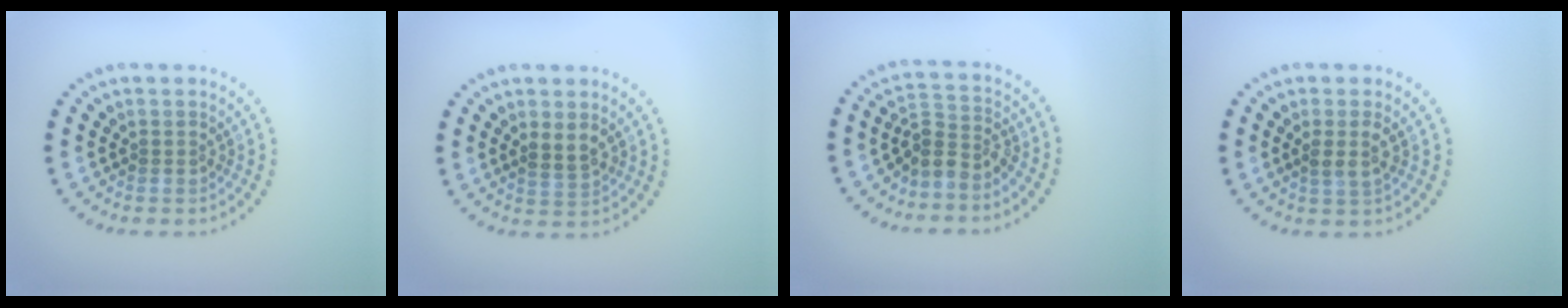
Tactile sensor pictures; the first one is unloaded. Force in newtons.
{"total": 1.8, "press": 1.7, "slide": 0.6}
{"total": 2.8, "press": 2.0, "slide": 1.9}
{"total": 1.7, "press": 1.4, "slide": 0.9}